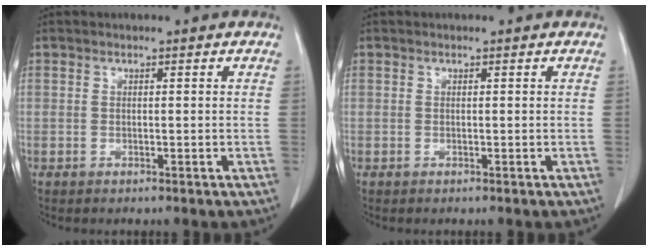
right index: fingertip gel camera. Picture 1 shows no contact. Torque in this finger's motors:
{"motor_torque": [0.00, 0.00, 0.00, 0.00]}